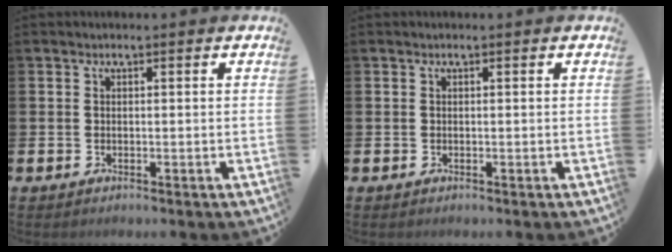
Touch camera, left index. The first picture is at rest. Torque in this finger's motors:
{"motor_torque": [0.00, 0.00, 0.02, 0.00]}